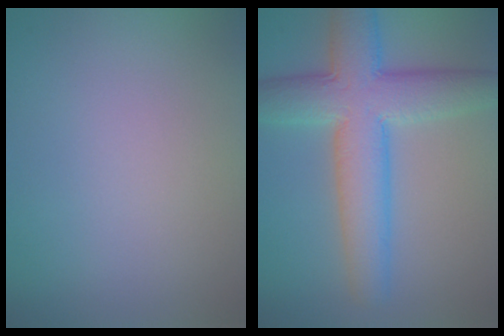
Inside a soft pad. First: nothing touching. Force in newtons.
{"total": 8.2, "press": 8.2, "slide": 0.3}